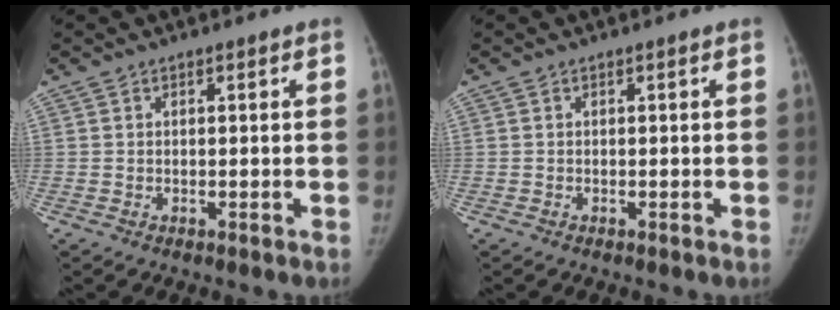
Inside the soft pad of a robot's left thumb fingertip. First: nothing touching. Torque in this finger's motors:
{"motor_torque": [0.01, 0.01, 0.27, -0.26, 0.00]}